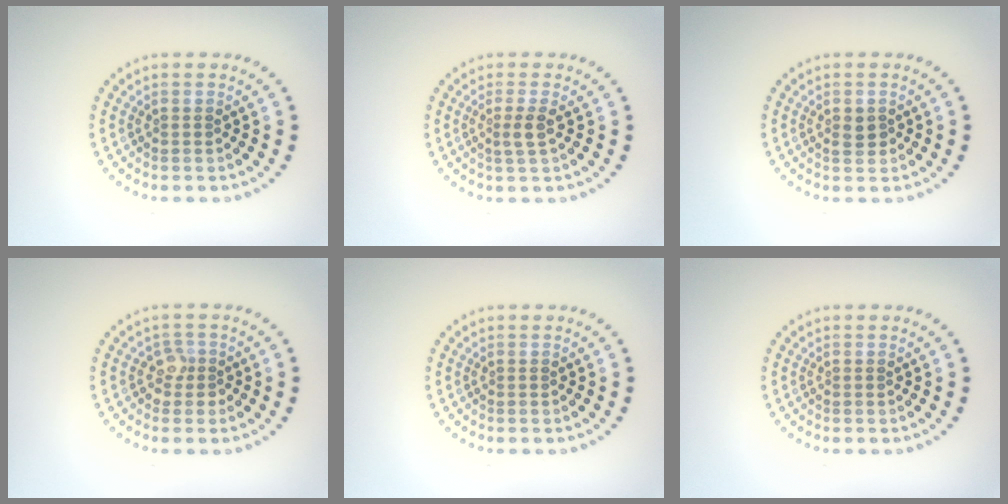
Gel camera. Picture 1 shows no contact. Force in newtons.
{"total": 1.6, "press": 1.3, "slide": 1.0}
{"total": 1.5, "press": 1.5, "slide": 0.3}
{"total": 1.7, "press": 1.4, "slide": 1.0}
{"total": 0.0}
{"total": 0.0}